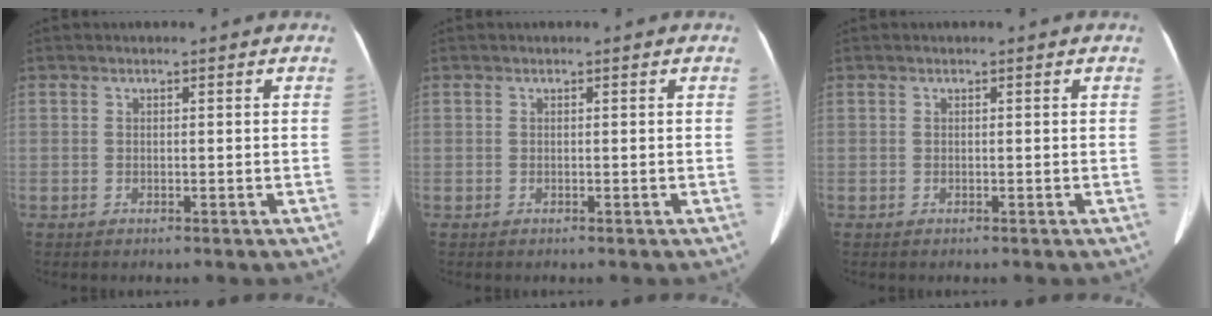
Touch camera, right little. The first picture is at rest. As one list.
[{"total": 0.0}, {"total": 0.0}]